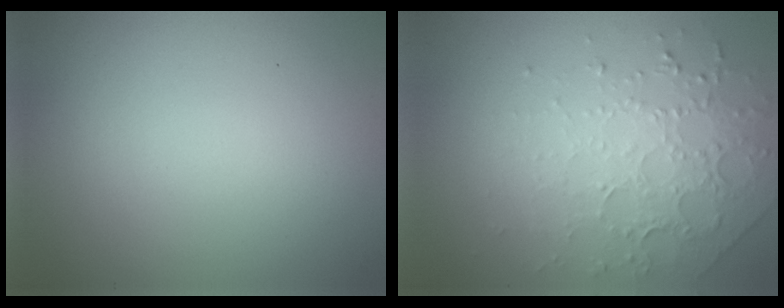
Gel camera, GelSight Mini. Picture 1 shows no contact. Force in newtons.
{"total": 4.5, "press": 3.1, "slide": 3.3}